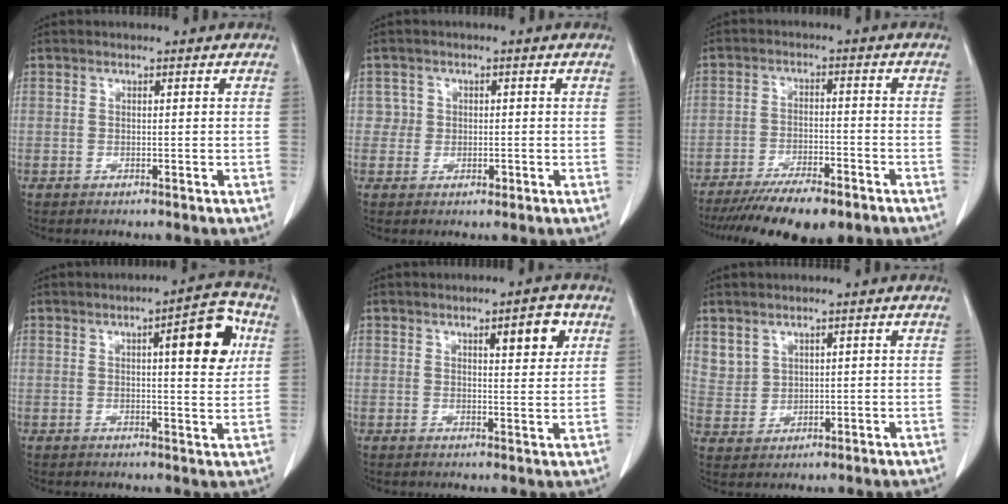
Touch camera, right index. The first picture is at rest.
{"total": 2.3, "force": [0.2, 2.3, 0.0], "torque": [0.010, 0.005, 0.001]}
{"total": 12.6, "force": [-9.7, 3.3, 7.4], "torque": [-0.113, -0.016, -0.152]}
{"total": 8.9, "force": [2.7, 1.6, 8.4], "torque": [-0.107, 0.010, 0.031]}
{"total": 5.0, "force": [2.4, 1.1, 4.3], "torque": [-0.058, -0.003, 0.034]}
{"total": 3.9, "force": [2.7, 2.8, 0.6], "torque": [-0.009, 0.001, 0.066]}